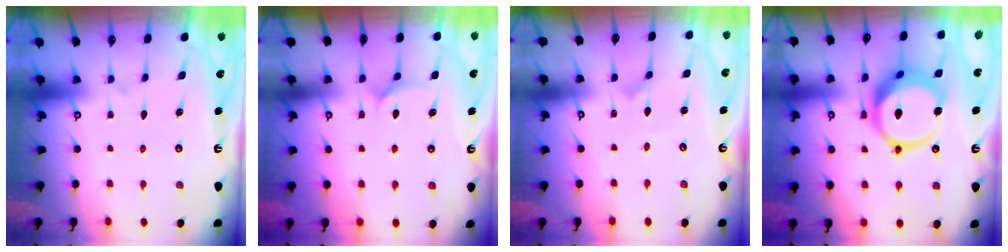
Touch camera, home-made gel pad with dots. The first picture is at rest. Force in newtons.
{"total": 6.3, "press": 6.3, "slide": 0.5}
{"total": 0.9, "press": 0.9, "slide": 0.1}
{"total": 15.2, "press": 15.1, "slide": 1.8}